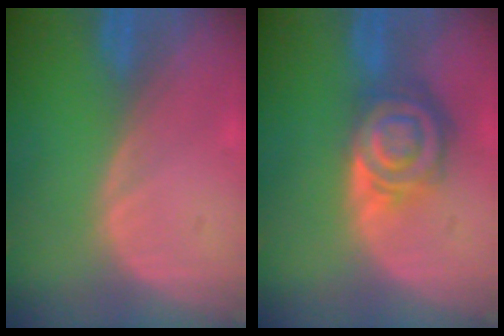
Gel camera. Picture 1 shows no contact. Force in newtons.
{"total": 8.3, "press": 7.1, "slide": 4.2}